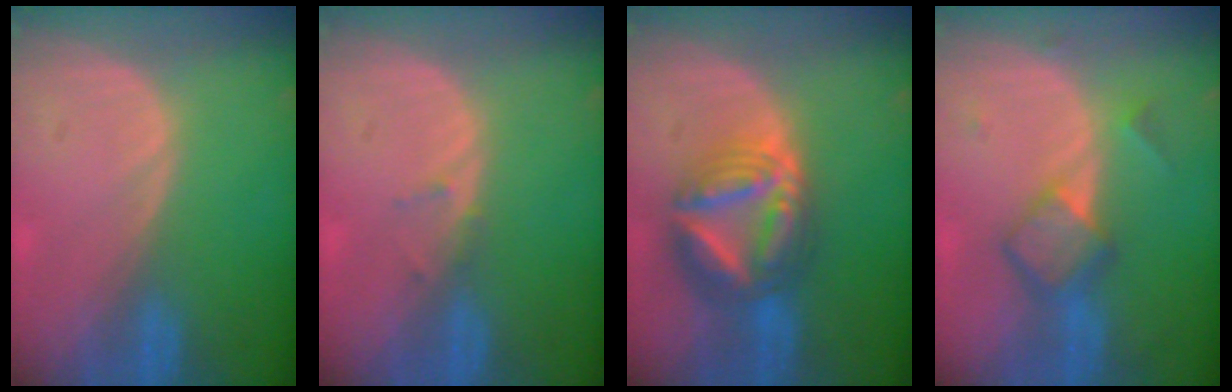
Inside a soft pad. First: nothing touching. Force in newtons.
{"total": 1.1, "press": 0.8, "slide": 0.7}
{"total": 9.2, "press": 9.1, "slide": 0.9}
{"total": 6.0, "press": 5.2, "slide": 3.1}